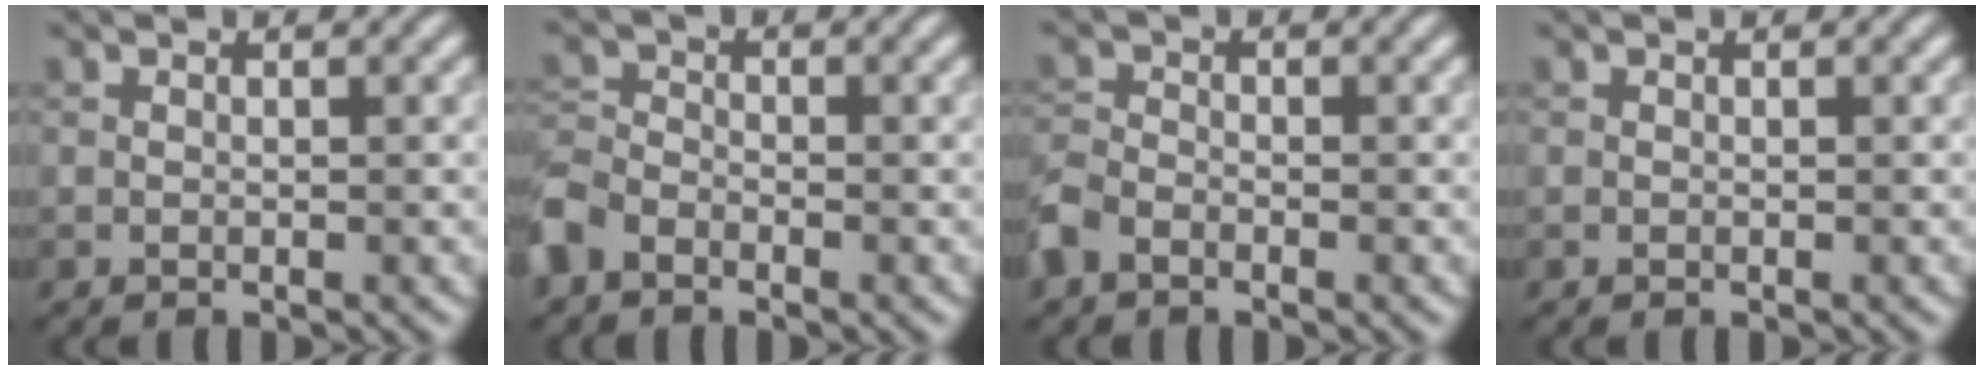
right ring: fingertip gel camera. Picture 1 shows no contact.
{"total": 3.7, "force": [-2.6, 2.2, 1.5], "torque": [-0.041, -0.001, -0.070]}
{"total": 2.6, "force": [-1.7, 1.5, 1.1], "torque": [-0.027, 0.002, -0.048]}
{"total": 0.0}